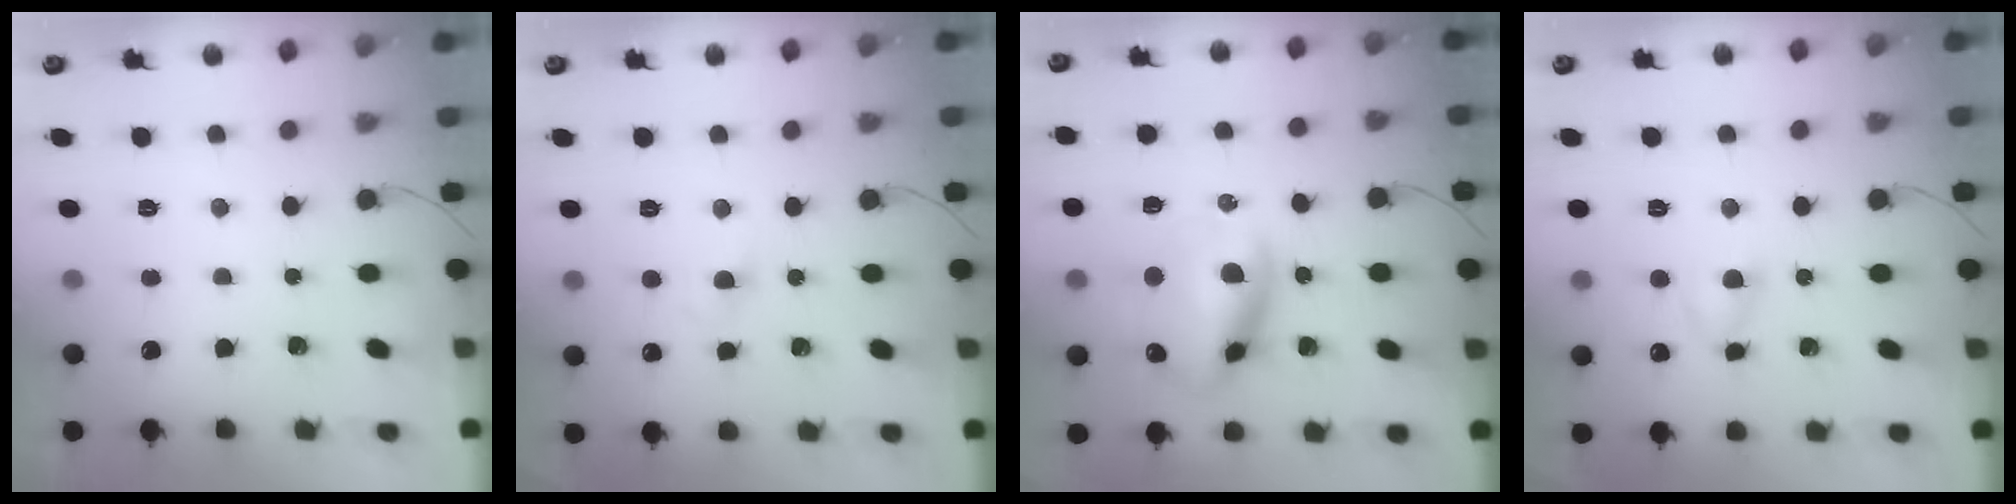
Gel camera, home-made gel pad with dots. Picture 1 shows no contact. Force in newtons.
{"total": 2.5, "press": 2.3, "slide": 0.9}
{"total": 13.5, "press": 13.1, "slide": 3.3}
{"total": 3.9, "press": 3.7, "slide": 1.3}